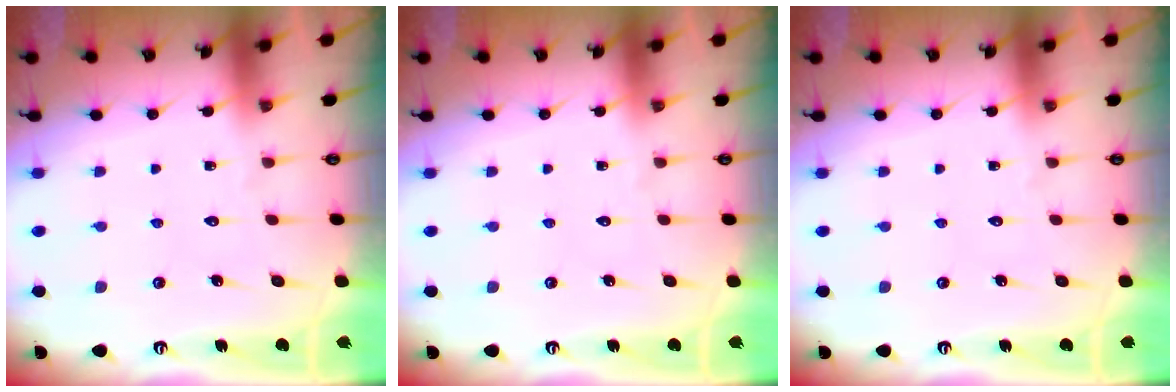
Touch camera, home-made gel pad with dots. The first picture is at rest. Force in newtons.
{"total": 0.0}
{"total": 0.0}